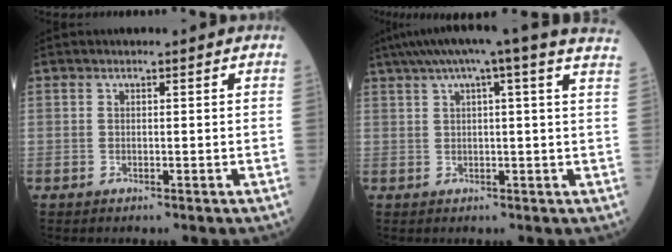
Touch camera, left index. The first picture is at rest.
{"total": 16.5, "force": [12.8, -0.5, 10.5], "torque": [-0.177, 0.036, 0.155]}